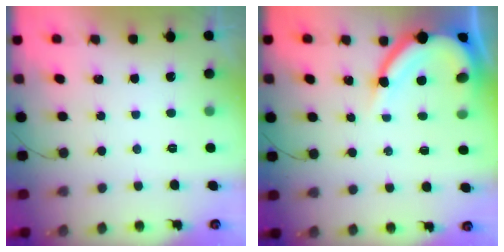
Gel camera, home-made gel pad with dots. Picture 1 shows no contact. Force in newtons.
{"total": 11.5, "press": 11.4, "slide": 1.2}